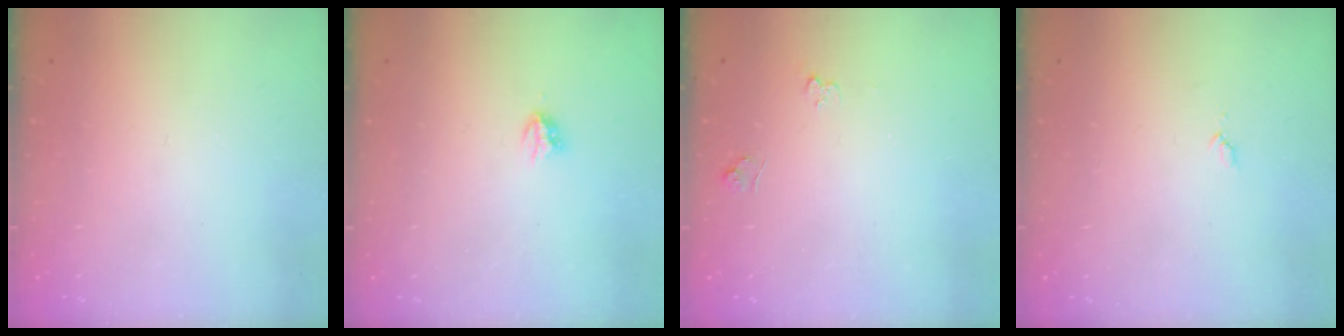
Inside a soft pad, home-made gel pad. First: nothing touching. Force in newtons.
{"total": 2.9, "press": 2.9, "slide": 0.5}
{"total": 3.6, "press": 3.6, "slide": 0.4}
{"total": 3.6, "press": 3.6, "slide": 0.4}